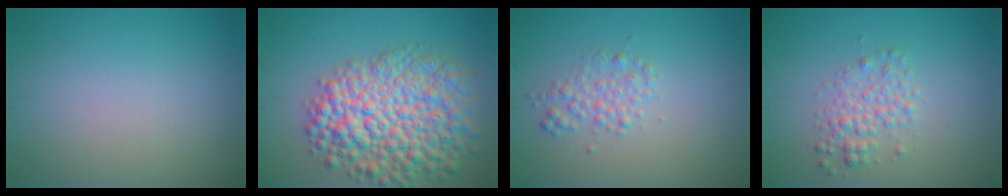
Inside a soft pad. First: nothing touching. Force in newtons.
{"total": 10.1, "press": 10.1, "slide": 0.4}
{"total": 2.0, "press": 2.0, "slide": 0.0}
{"total": 2.5, "press": 2.5, "slide": 0.1}